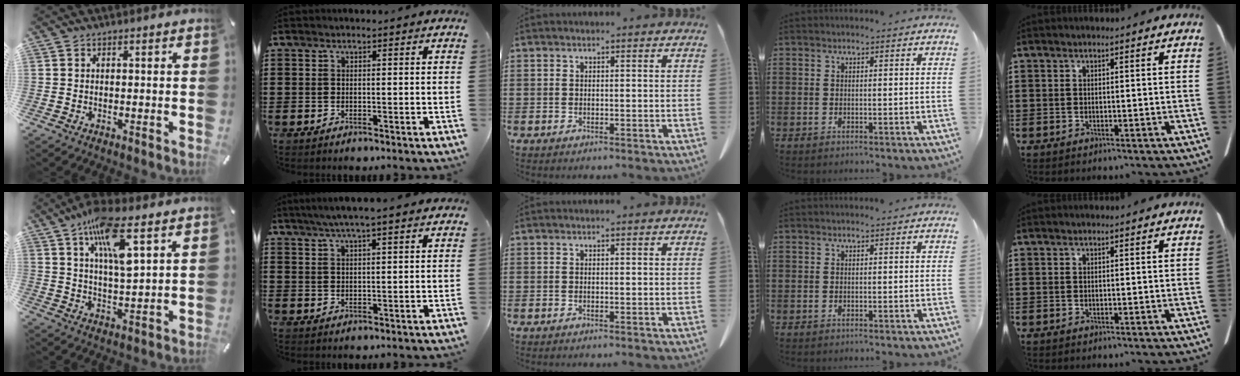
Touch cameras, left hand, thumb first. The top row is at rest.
{"thumb": {"total": 12.4, "force": [6.7, 3.4, 9.9], "torque": [-0.179, -0.016, 0.113]}, "index": {"total": 3.3, "force": [2.6, -0.1, 2.0], "torque": [-0.044, 0.000, 0.047]}}